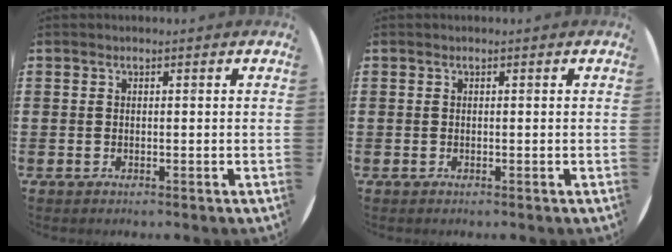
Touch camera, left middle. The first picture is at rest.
{"total": 0.0}